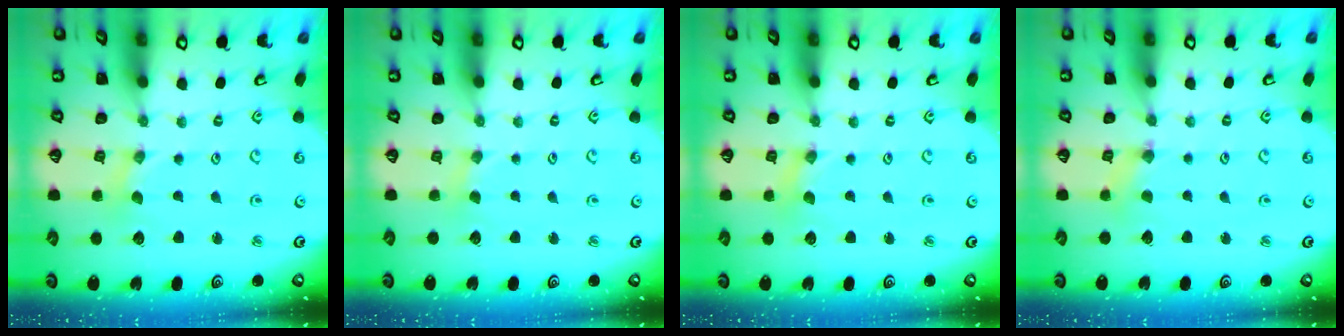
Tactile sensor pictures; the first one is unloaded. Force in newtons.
{"total": 1.2, "press": 1.1, "slide": 0.3}
{"total": 0.6, "press": 0.6, "slide": 0.2}
{"total": 1.2, "press": 1.1, "slide": 0.3}